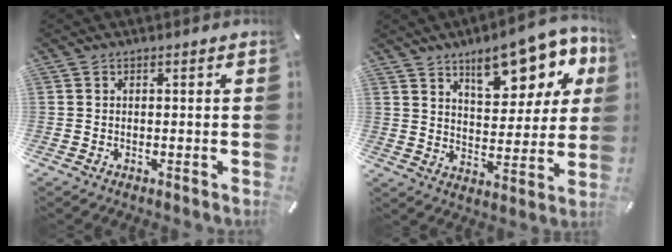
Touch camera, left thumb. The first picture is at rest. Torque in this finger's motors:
{"motor_torque": [2.49, 2.52, 1.40, -1.36, 0.17]}